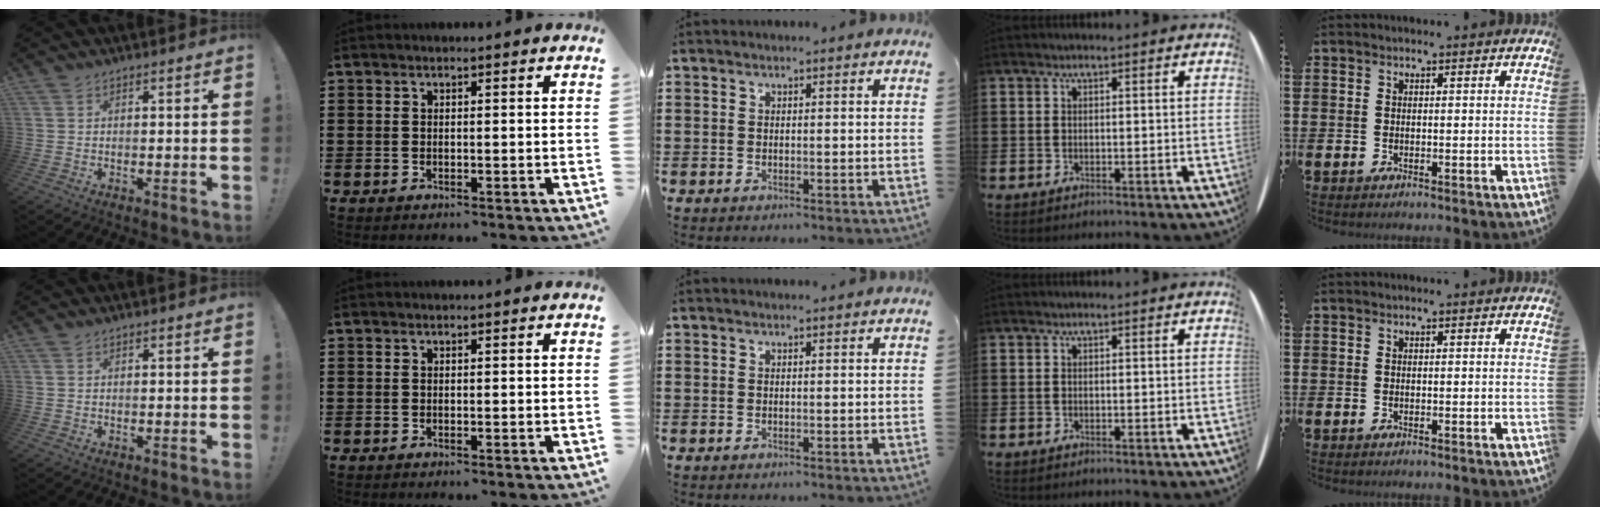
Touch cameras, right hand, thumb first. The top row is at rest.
{}